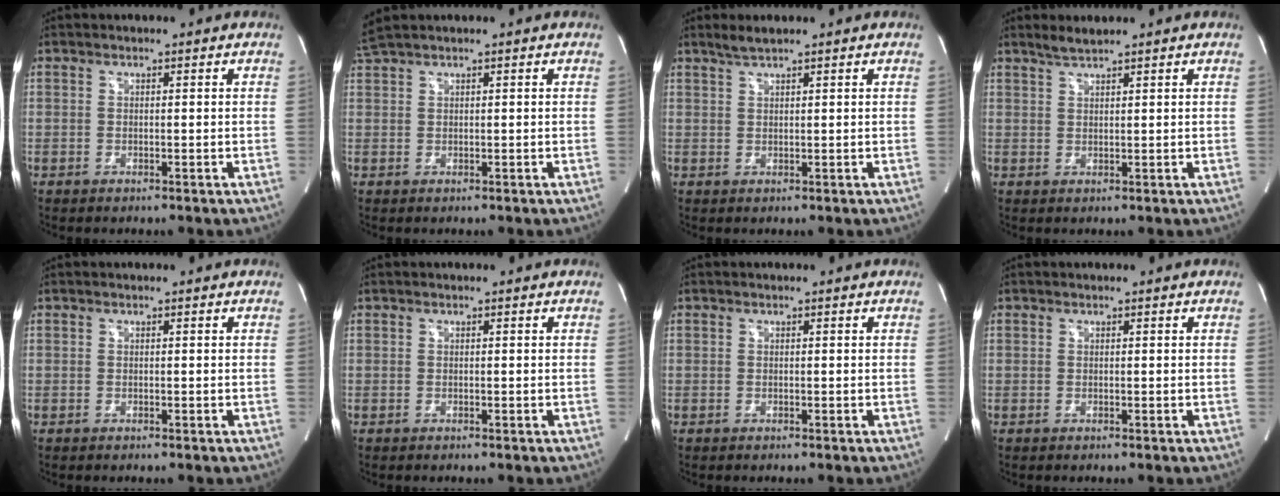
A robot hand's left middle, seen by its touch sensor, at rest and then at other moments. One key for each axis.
{"total": 2.6, "fx": 2.3, "fy": -0.2, "fz": 1.3, "tx": -0.030, "ty": 0.030, "tz": 0.049}
{"total": 2.1, "fx": 1.8, "fy": -0.1, "fz": 1.1, "tx": -0.029, "ty": 0.004, "tz": 0.037}
{"total": 2.1, "fx": 2.0, "fy": -0.1, "fz": 0.9, "tx": -0.022, "ty": 0.004, "tz": 0.041}
{"total": 0.0}
{"total": 0.0}
{"total": 0.0}
{"total": 0.0}